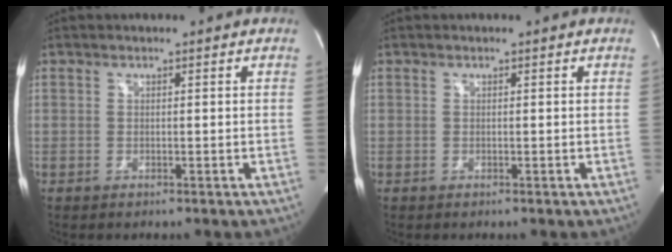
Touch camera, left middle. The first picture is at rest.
{"total": 0.0}